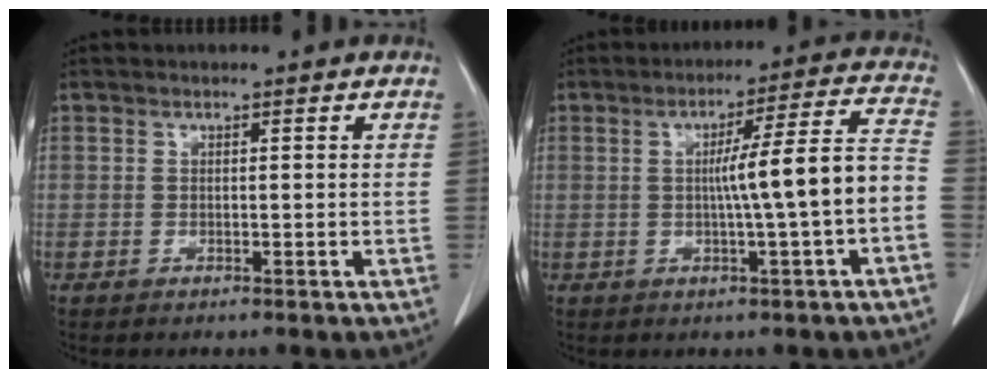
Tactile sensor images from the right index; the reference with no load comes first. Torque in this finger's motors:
{"motor_torque": [1.30, -0.47, 0.65, 0.15]}